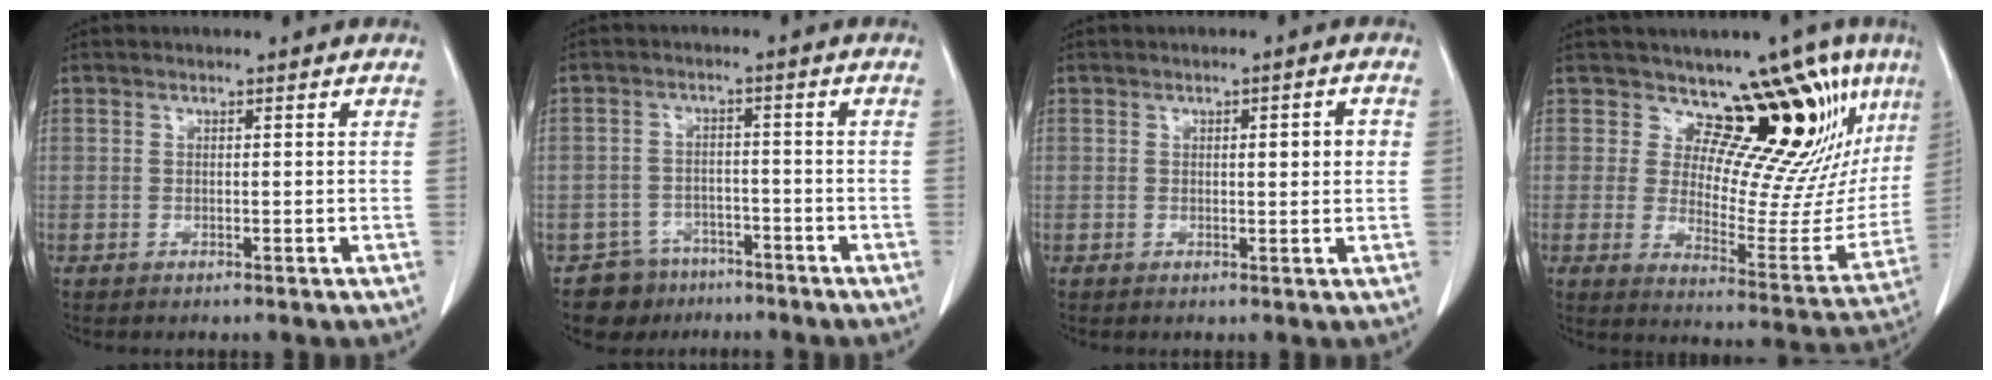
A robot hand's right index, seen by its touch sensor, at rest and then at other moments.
{"total": 6.3, "force": [-4.6, 4.4, -0.4], "torque": [0.017, 0.019, -0.071]}
{"total": 3.0, "force": [0.5, 0.6, 2.8], "torque": [-0.040, 0.003, 0.007]}
{"total": 17.1, "force": [11.0, 5.9, 11.6], "torque": [-0.131, -0.032, 0.137]}